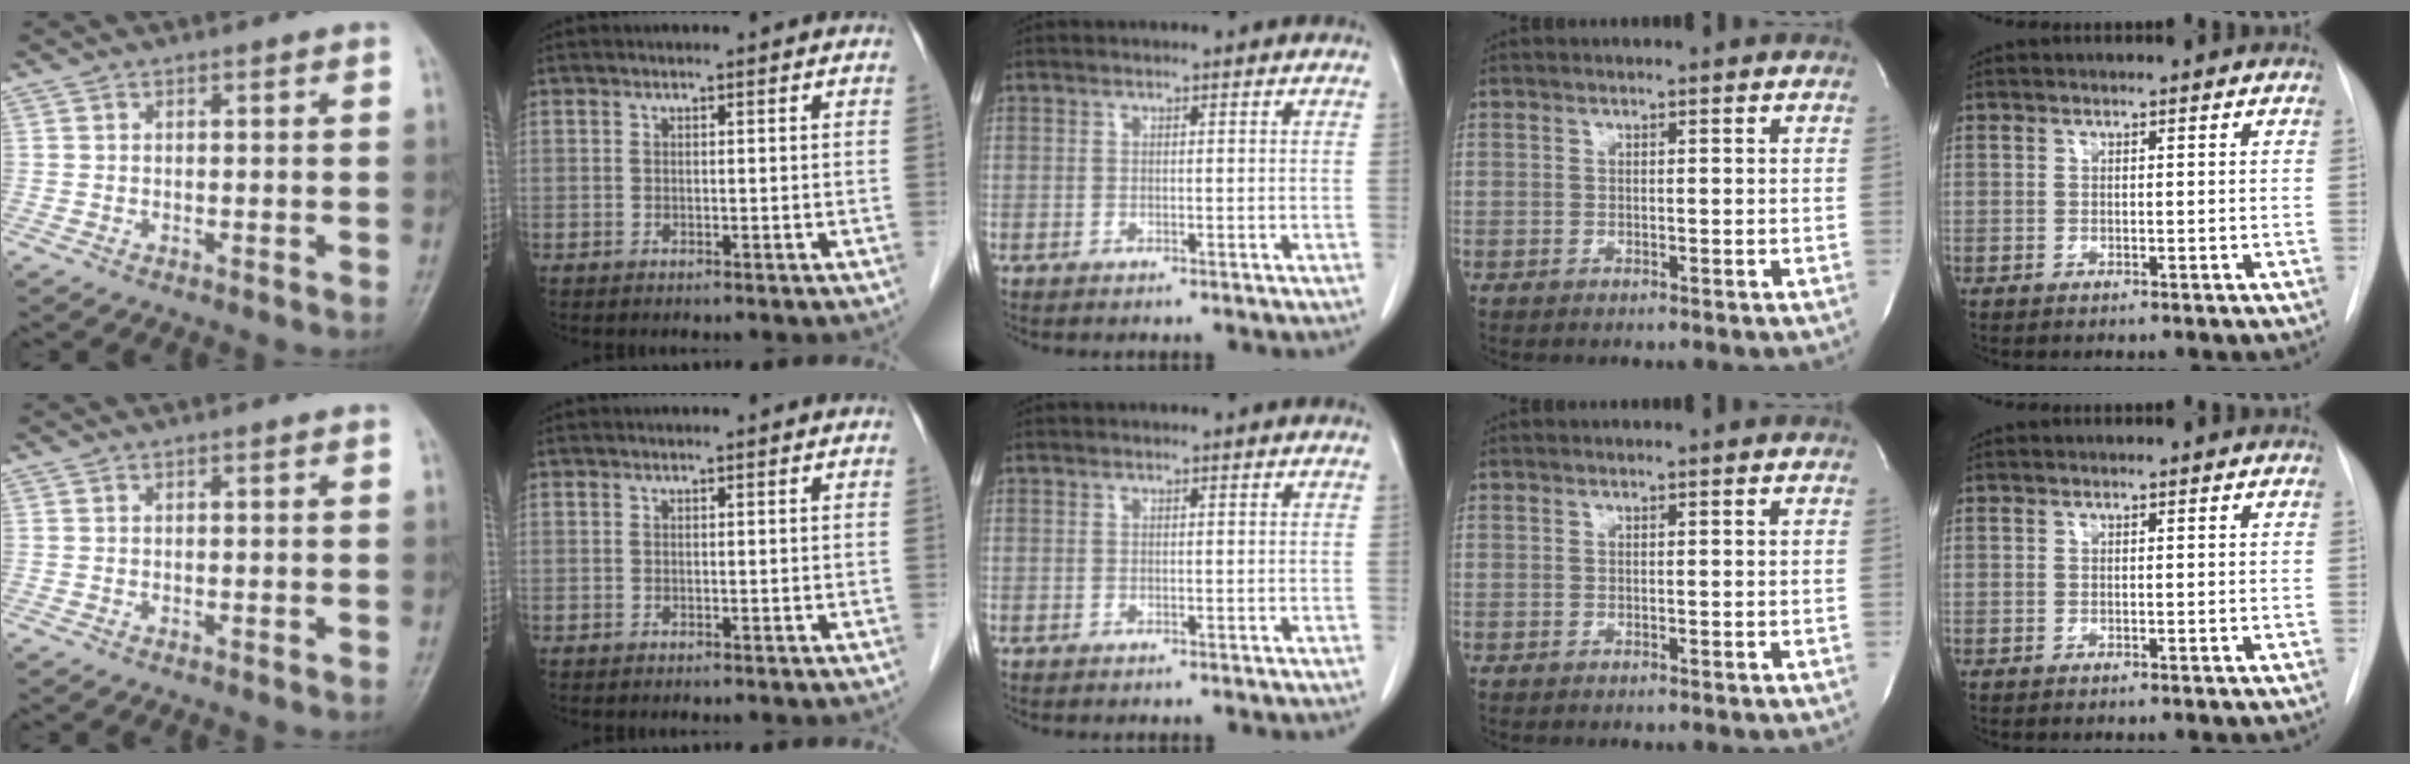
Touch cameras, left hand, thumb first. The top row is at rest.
{}